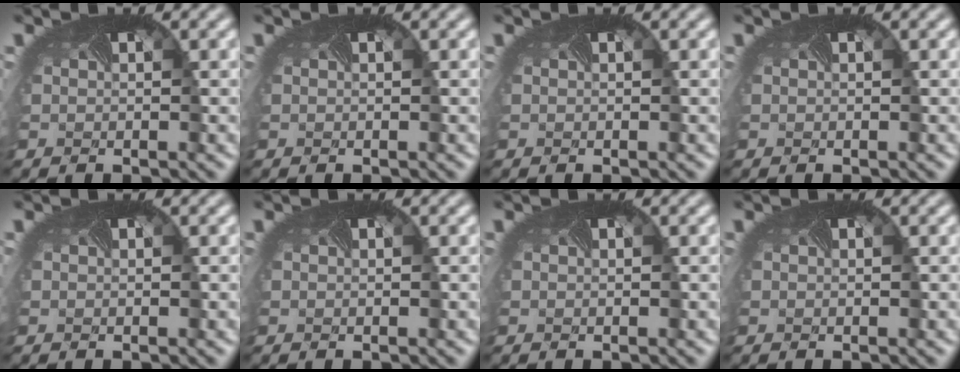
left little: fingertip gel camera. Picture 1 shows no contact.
{"total": 0.0}
{"total": 0.0}
{"total": 0.0}
{"total": 0.0}
{"total": 0.0}
{"total": 0.0}
{"total": 0.0}